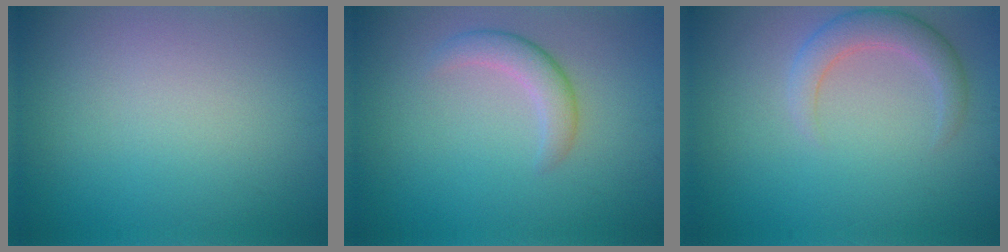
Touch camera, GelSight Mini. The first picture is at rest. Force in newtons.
{"total": 2.5, "press": 2.5, "slide": 0.2}
{"total": 3.1, "press": 3.0, "slide": 0.3}